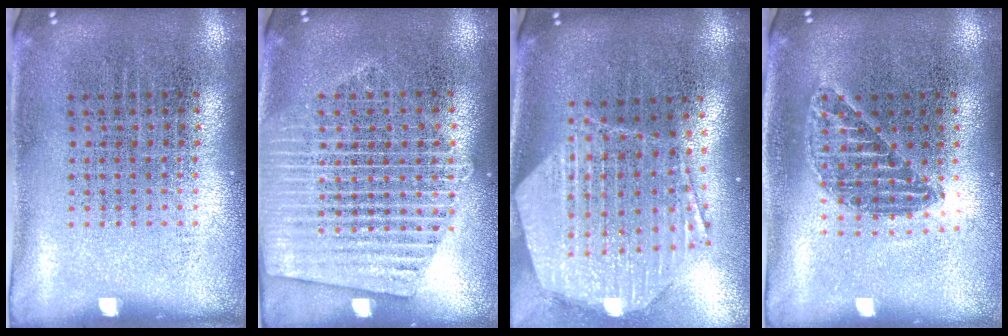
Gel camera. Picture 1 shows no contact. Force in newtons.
{"total": 1.8, "press": 1.8, "slide": 0.3}
{"total": 2.9, "press": 2.3, "slide": 1.7}
{"total": 1.2, "press": 1.1, "slide": 0.5}